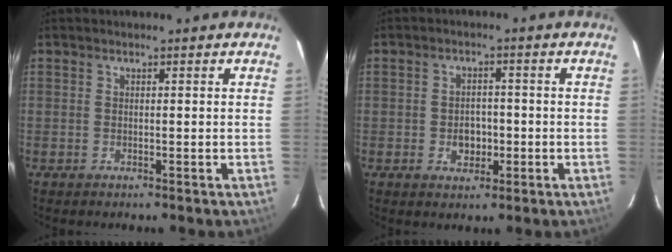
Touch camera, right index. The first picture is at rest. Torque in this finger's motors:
{"motor_torque": [-0.02, 0.02, 0.03, 0.00]}